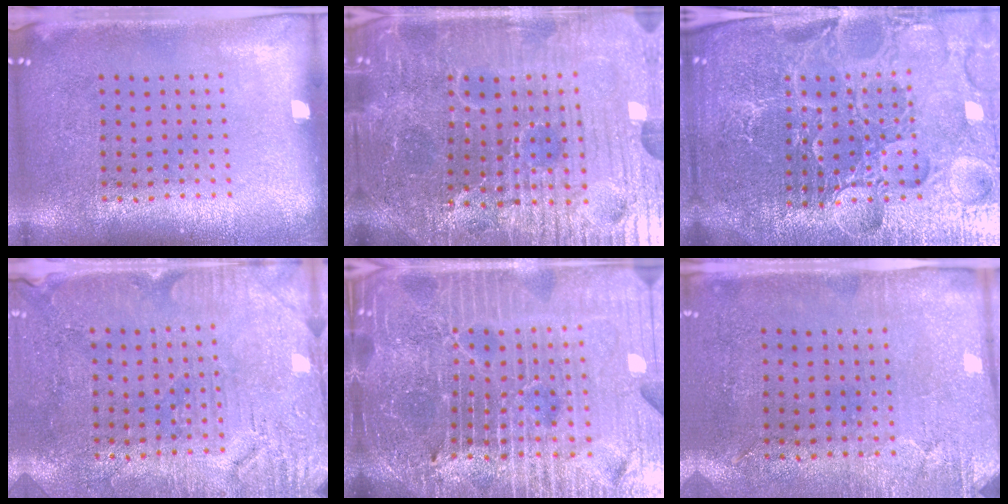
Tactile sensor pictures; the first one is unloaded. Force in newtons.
{"total": 6.0, "press": 5.6, "slide": 2.0}
{"total": 6.2, "press": 5.5, "slide": 2.8}
{"total": 3.0, "press": 2.8, "slide": 0.9}
{"total": 7.2, "press": 6.2, "slide": 3.7}
{"total": 2.8, "press": 2.3, "slide": 1.7}